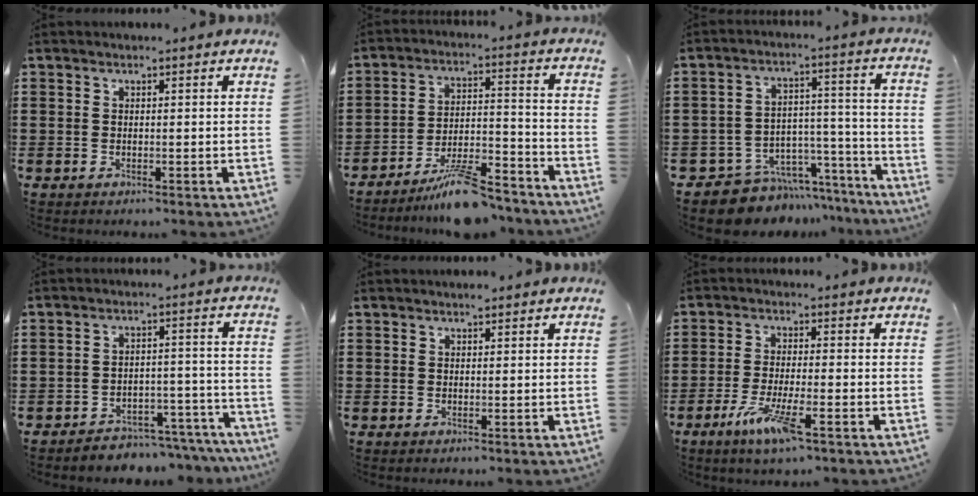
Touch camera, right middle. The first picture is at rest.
{"total": 9.9, "force": [-8.6, 1.7, 4.6], "torque": [-0.068, 0.023, -0.159]}
{"total": 7.4, "force": [-6.6, 3.3, 0.3], "torque": [-0.004, 0.023, -0.121]}
{"total": 4.3, "force": [-4.2, 0.5, 0.2], "torque": [-0.008, 0.007, -0.089]}
{"total": 0.8, "force": [0.6, 0.4, 0.3], "torque": [0.001, 0.000, 0.008]}
{"total": 6.7, "force": [-3.5, 1.0, 5.5], "torque": [-0.119, -0.014, -0.065]}